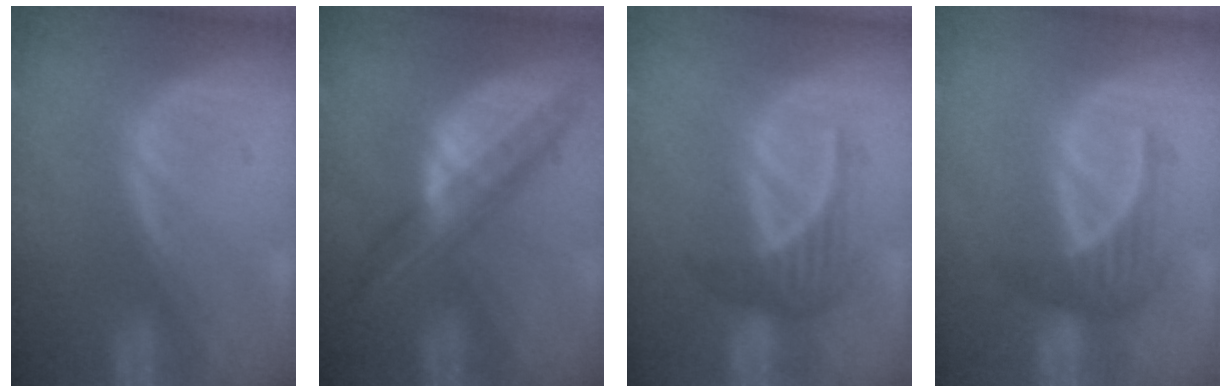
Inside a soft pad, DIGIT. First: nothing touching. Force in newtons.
{"total": 7.9, "press": 6.6, "slide": 4.3}
{"total": 3.6, "press": 3.5, "slide": 0.9}
{"total": 3.8, "press": 3.8, "slide": 0.8}